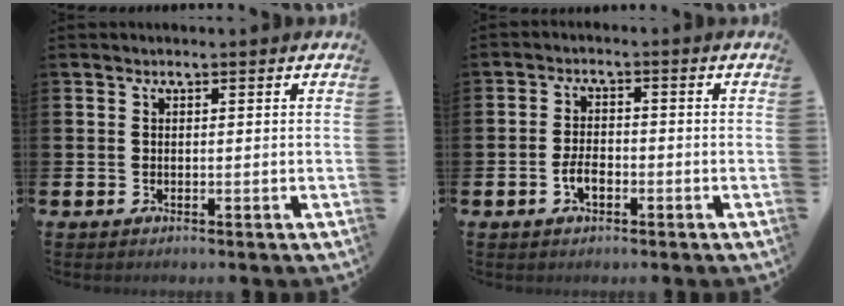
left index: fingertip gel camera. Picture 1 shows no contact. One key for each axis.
{"total": 3.0, "fx": -1.1, "fy": 1.6, "fz": 2.3, "tx": -0.027, "ty": -0.002, "tz": -0.024}